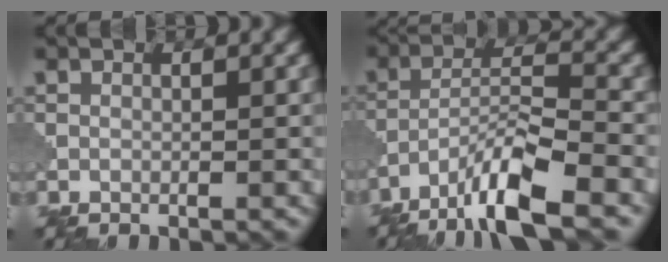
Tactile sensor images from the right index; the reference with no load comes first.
{"total": 8.0, "force": [-5.5, 1.4, 5.6], "torque": [-0.101, 0.001, -0.107]}